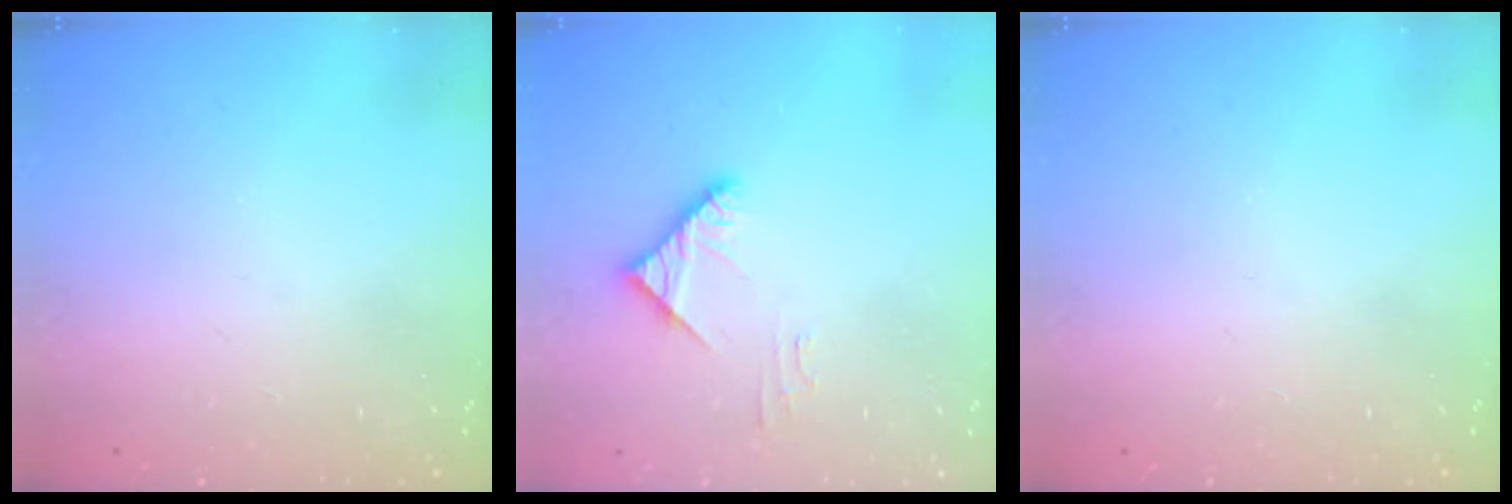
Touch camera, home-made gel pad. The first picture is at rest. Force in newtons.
{"total": 5.6, "press": 5.6, "slide": 0.6}
{"total": 0.0}